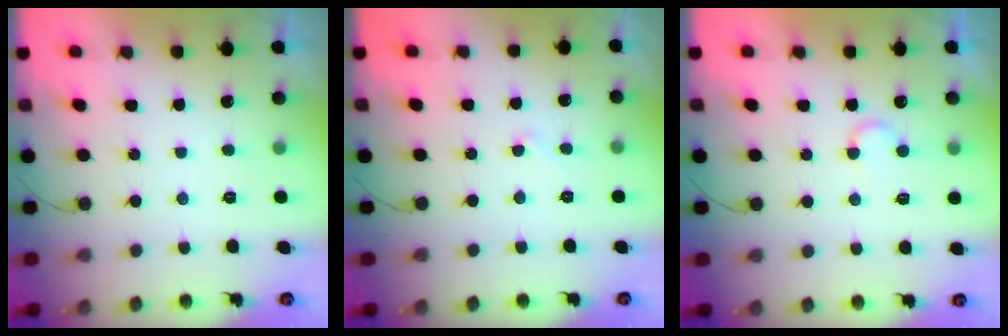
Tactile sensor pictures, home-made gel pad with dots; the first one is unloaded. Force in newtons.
{"total": 3.5, "press": 3.5, "slide": 0.2}
{"total": 4.8, "press": 4.8, "slide": 0.4}